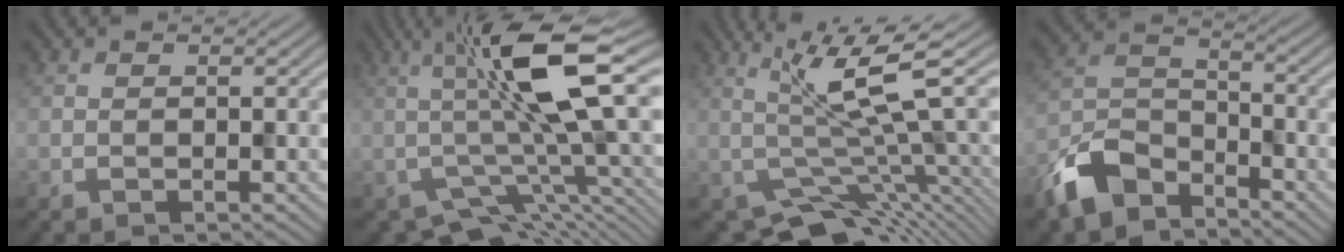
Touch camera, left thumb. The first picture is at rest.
{"total": 12.5, "force": [0.3, 3.5, 12.0], "torque": [-0.203, 0.001, 0.003]}
{"total": 9.6, "force": [0.0, 2.5, 9.3], "torque": [-0.160, 0.002, 0.013]}
{"total": 9.0, "force": [-6.7, 4.4, 4.2], "torque": [-0.095, -0.007, -0.153]}